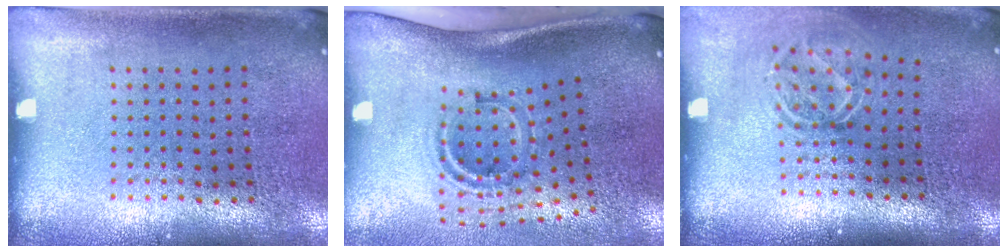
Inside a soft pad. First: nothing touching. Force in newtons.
{"total": 1.7, "press": 1.1, "slide": 1.3}
{"total": 1.6, "press": 1.1, "slide": 1.2}